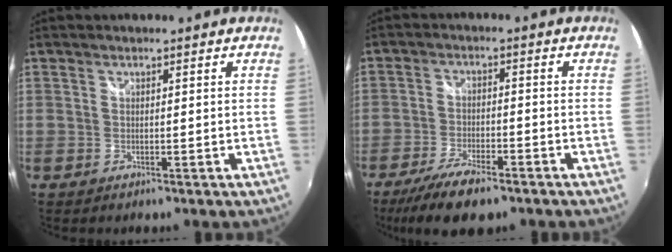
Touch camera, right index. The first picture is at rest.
{"total": 10.3, "force": [-7.5, 3.5, 6.2], "torque": [-0.149, -0.022, -0.138]}